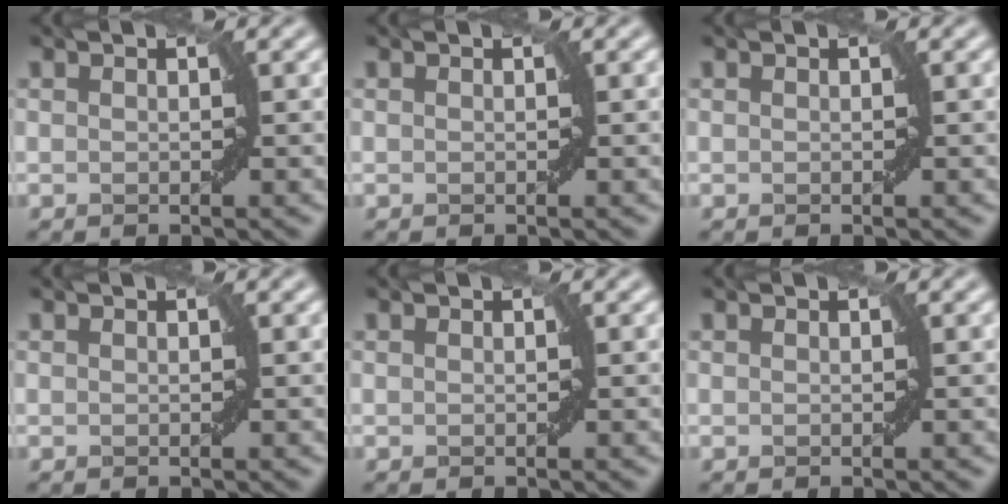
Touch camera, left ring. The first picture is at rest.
{"total": 0.0}
{"total": 0.0}
{"total": 0.0}
{"total": 0.0}
{"total": 0.0}